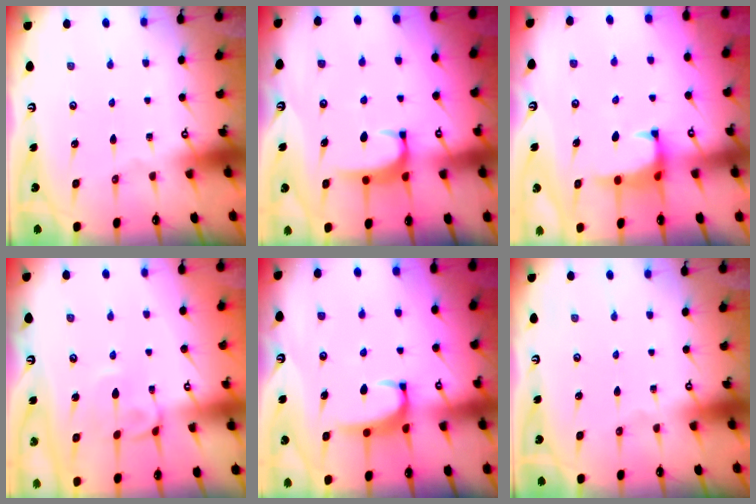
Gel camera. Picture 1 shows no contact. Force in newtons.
{"total": 1.8, "press": 1.7, "slide": 0.5}
{"total": 0.8, "press": 0.6, "slide": 0.5}
{"total": 2.1, "press": 1.9, "slide": 0.7}
{"total": 2.2, "press": 2.1, "slide": 0.6}
{"total": 0.0}